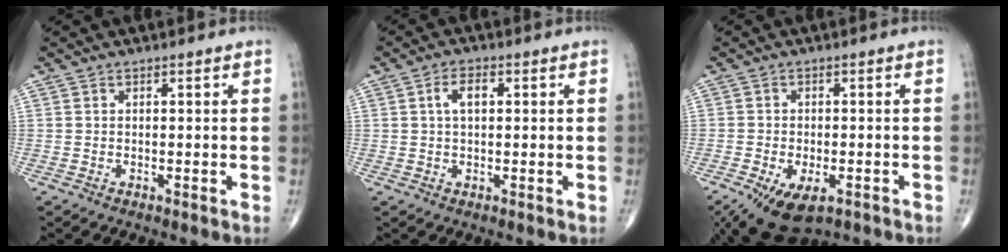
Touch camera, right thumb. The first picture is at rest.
{"total": 3.8, "force": [0.8, 2.0, 3.1], "torque": [-0.054, 0.008, 0.013]}
{"total": 10.4, "force": [-5.7, 5.3, 6.9], "torque": [-0.123, 0.003, -0.084]}